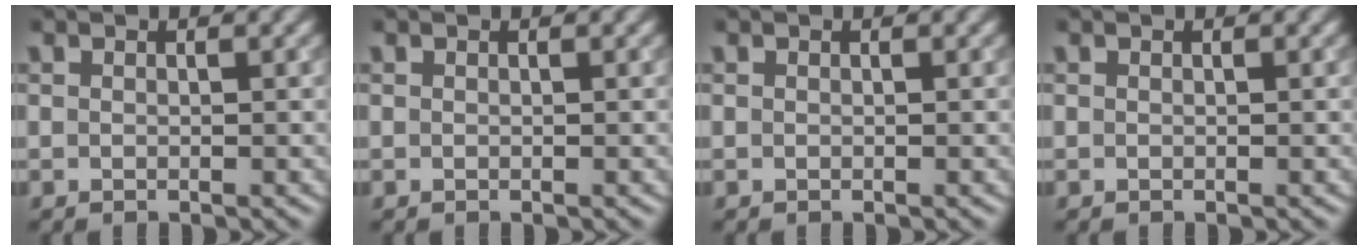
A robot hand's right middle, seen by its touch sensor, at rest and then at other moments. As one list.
[{"total": 0.0}, {"total": 0.0}, {"total": 0.0}]